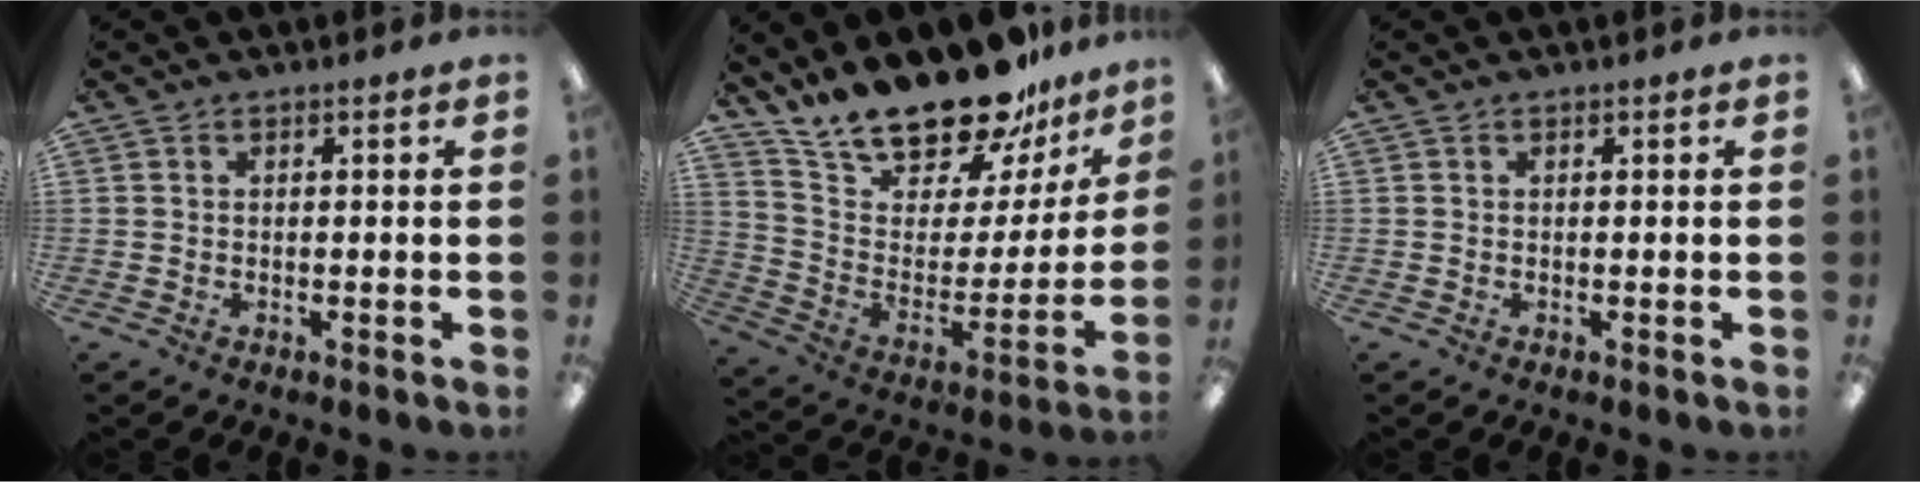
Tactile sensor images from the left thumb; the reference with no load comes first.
{"total": 21.0, "force": [18.8, 6.3, 7.1], "torque": [-0.120, -0.151, 0.326]}
{"total": 0.0}